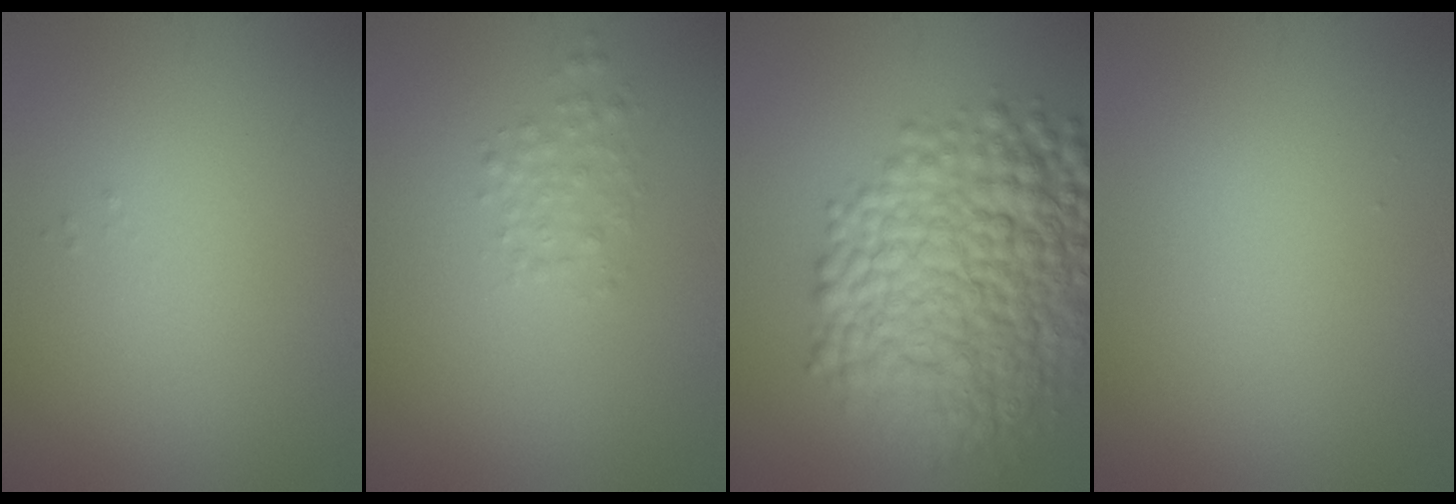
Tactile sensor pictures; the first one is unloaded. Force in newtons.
{"total": 1.6, "press": 1.6, "slide": 0.0}
{"total": 12.1, "press": 12.1, "slide": 0.0}
{"total": 0.0}